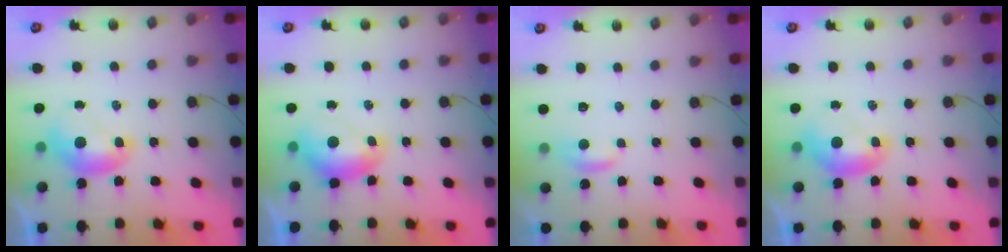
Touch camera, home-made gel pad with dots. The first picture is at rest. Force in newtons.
{"total": 0.0}
{"total": 2.4, "press": 2.3, "slide": 0.4}
{"total": 0.0}